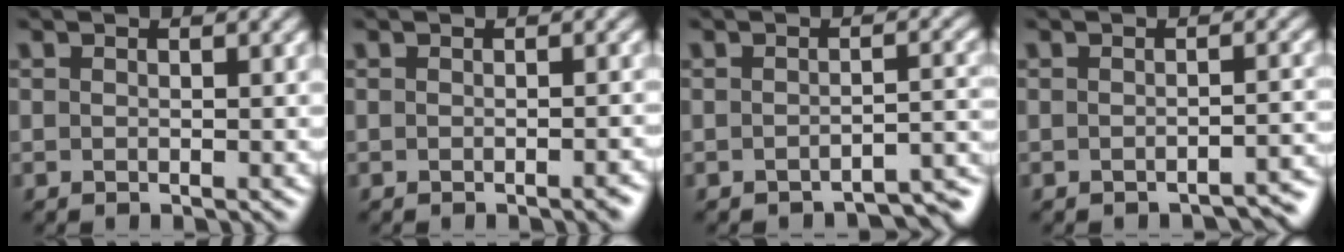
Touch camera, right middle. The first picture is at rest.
{"total": 1.3, "force": [-0.7, 0.3, 1.1], "torque": [-0.010, 0.000, -0.010]}
{"total": 3.1, "force": [-2.8, 0.5, 1.0], "torque": [-0.009, 0.006, -0.033]}
{"total": 2.2, "force": [-2.1, 0.2, 0.6], "torque": [0.001, 0.007, -0.025]}